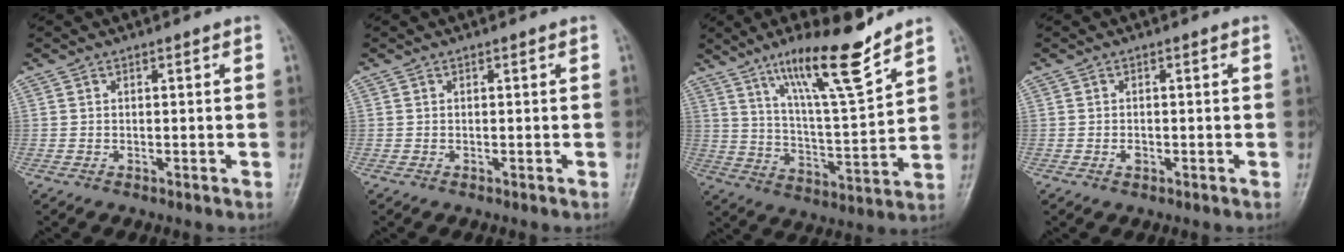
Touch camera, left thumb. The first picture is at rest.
{"total": 0.0}
{"total": 15.1, "force": [10.7, 2.0, 10.5], "torque": [-0.169, -0.067, 0.190]}
{"total": 1.3, "force": [-0.4, 0.9, 0.8], "torque": [-0.010, 0.001, -0.007]}